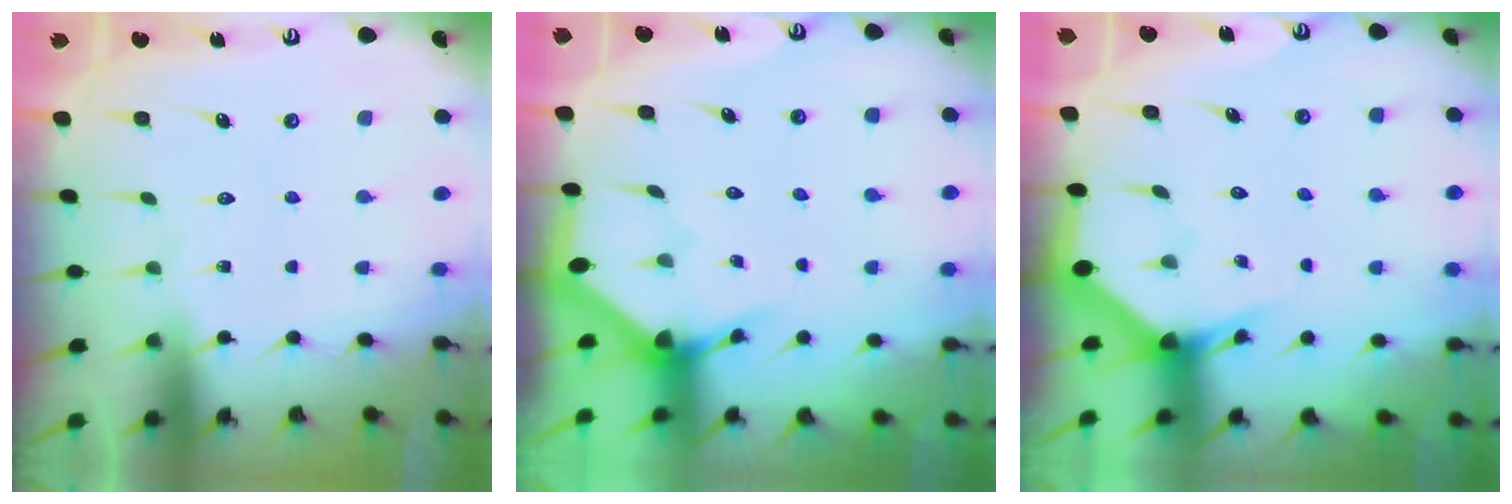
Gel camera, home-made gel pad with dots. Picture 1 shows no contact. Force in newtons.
{"total": 3.1, "press": 3.1, "slide": 0.2}
{"total": 3.0, "press": 3.0, "slide": 0.0}